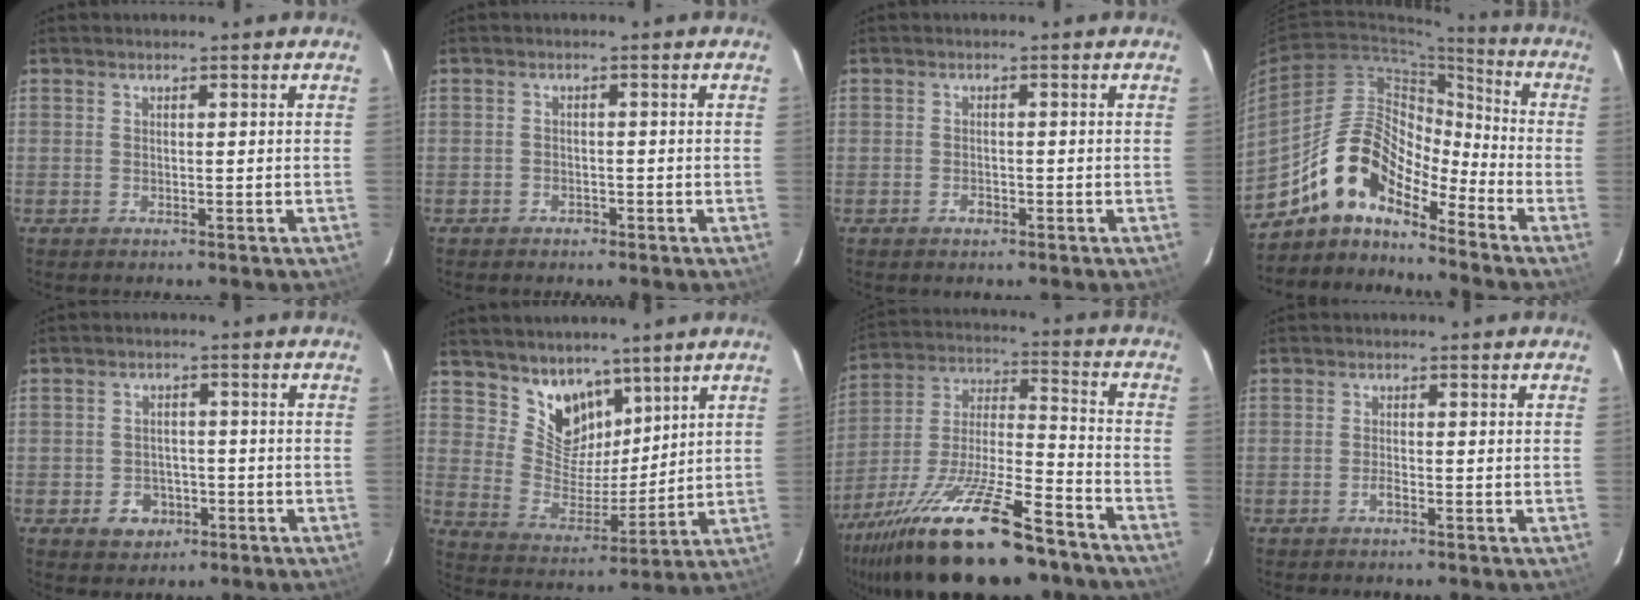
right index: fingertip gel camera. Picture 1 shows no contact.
{"total": 1.8, "force": [-1.3, 1.2, 0.2], "torque": [-0.007, 0.004, -0.020]}
{"total": 1.4, "force": [-0.9, 1.0, 0.6], "torque": [-0.010, 0.000, -0.013]}
{"total": 13.2, "force": [-10.5, 4.8, 6.4], "torque": [-0.113, 0.020, -0.206]}
{"total": 5.0, "force": [-2.2, 4.2, 1.5], "torque": [-0.043, 0.011, -0.020]}
{"total": 9.9, "force": [7.1, 6.0, 3.3], "torque": [-0.056, -0.003, 0.143]}
{"total": 27.2, "force": [-19.3, 7.2, 17.8], "torque": [-0.327, -0.029, -0.310]}
{"total": 1.1, "force": [-0.7, 0.3, 0.8], "torque": [-0.017, 0.000, -0.015]}